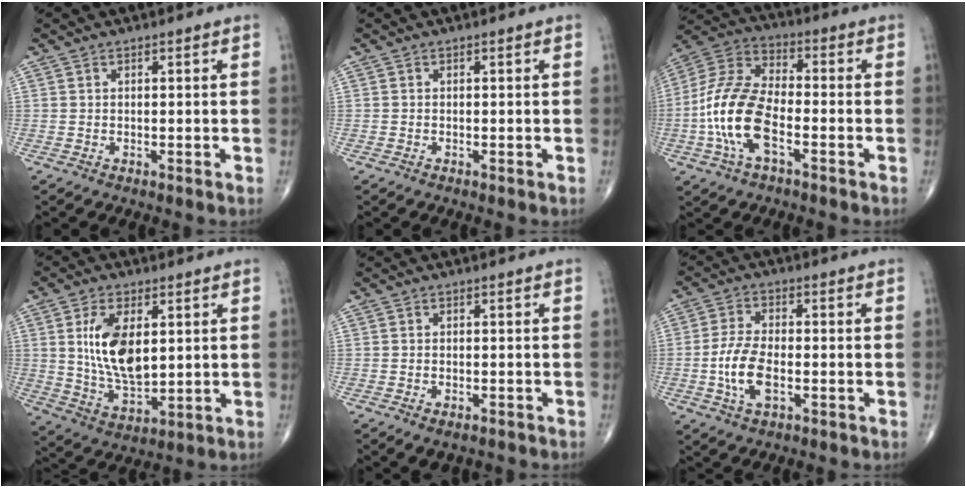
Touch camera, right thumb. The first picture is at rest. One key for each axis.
{"total": 0.0}
{"total": 15.0, "fx": -4.2, "fy": 7.2, "fz": 12.5, "tx": -0.265, "ty": 0.031, "tz": -0.085}
{"total": 12.4, "fx": 2.4, "fy": 6.4, "fz": 10.4, "tx": -0.180, "ty": -0.019, "tz": 0.054}
{"total": 2.7, "fx": -1.7, "fy": 1.4, "fz": 1.5, "tx": -0.023, "ty": 0.008, "tz": -0.020}
{"total": 8.2, "fx": -2.0, "fy": 4.0, "fz": 6.9, "tx": -0.146, "ty": 0.009, "tz": -0.038}